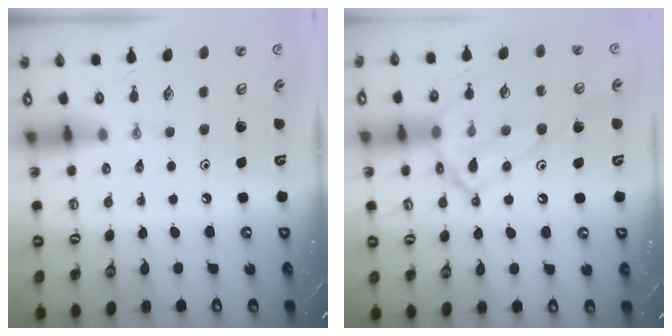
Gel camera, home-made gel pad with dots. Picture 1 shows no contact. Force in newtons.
{"total": 18.8, "press": 18.7, "slide": 1.5}